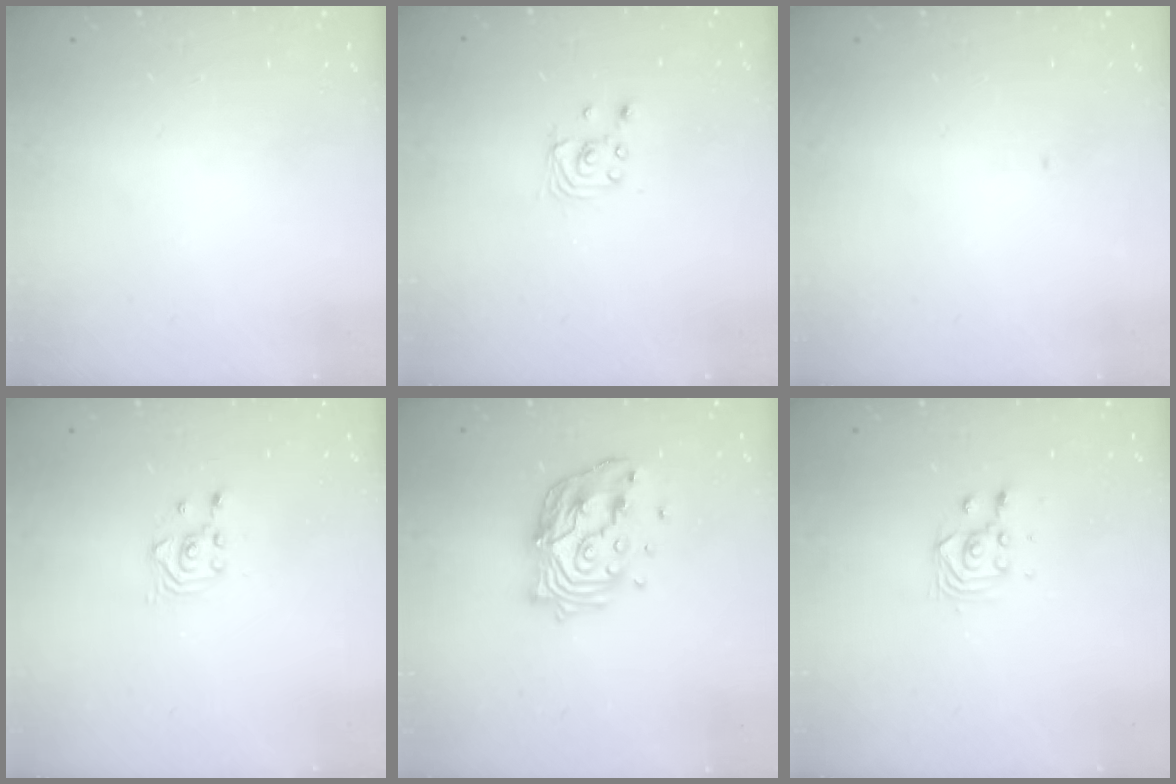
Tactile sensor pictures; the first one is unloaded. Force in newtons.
{"total": 2.5, "press": 2.5, "slide": 0.1}
{"total": 0.0}
{"total": 2.5, "press": 2.5, "slide": 0.3}
{"total": 15.6, "press": 15.6, "slide": 1.3}
{"total": 2.8, "press": 2.8, "slide": 0.2}